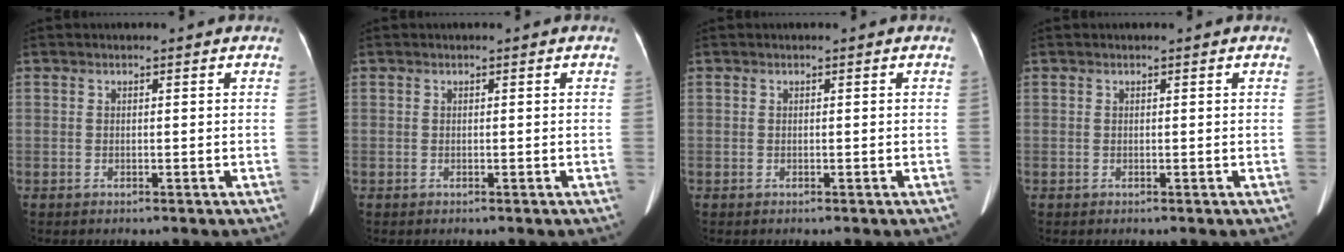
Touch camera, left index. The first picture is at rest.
{"total": 0.0}
{"total": 0.0}
{"total": 0.0}